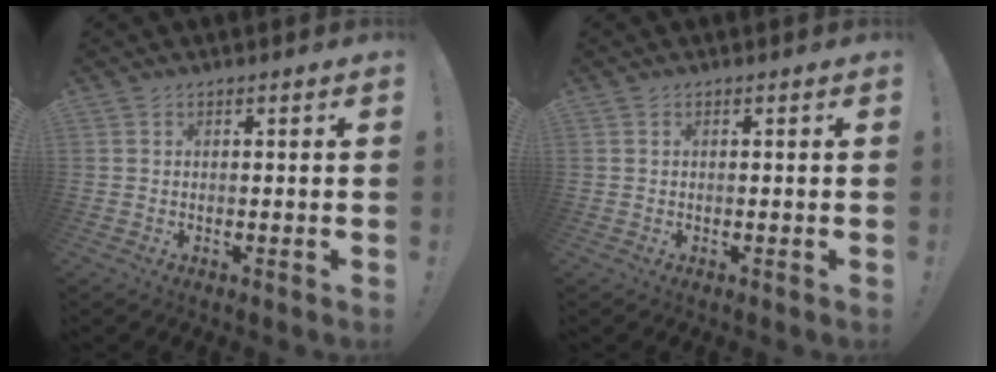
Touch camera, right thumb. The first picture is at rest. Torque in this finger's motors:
{"motor_torque": [0.29, -0.13, 0.22, -0.36, 0.10]}